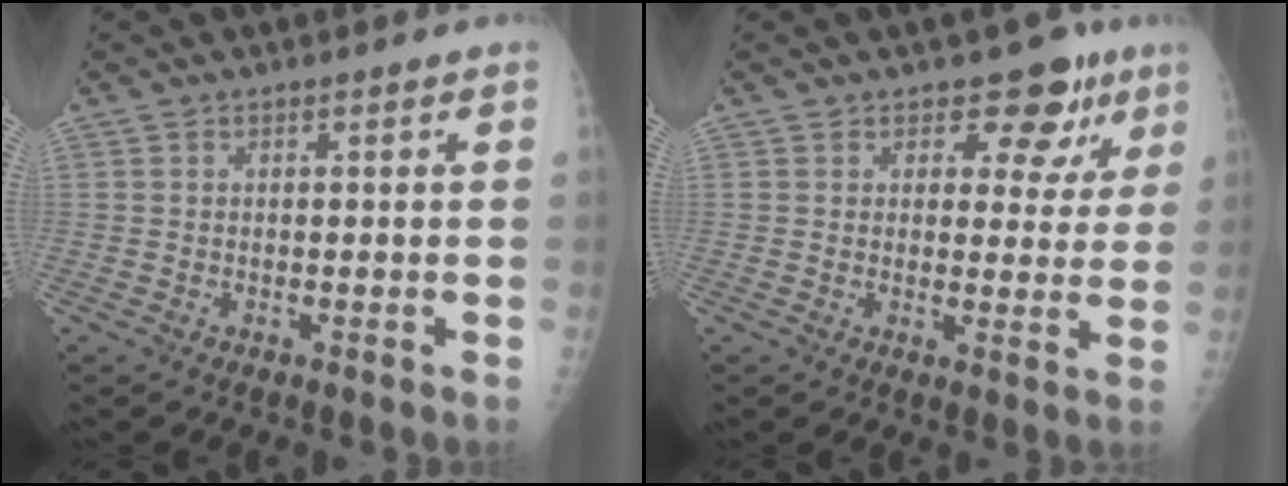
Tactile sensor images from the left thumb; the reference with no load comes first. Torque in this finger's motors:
{"motor_torque": [-0.27, 0.20, -0.01, -0.10, 0.02]}